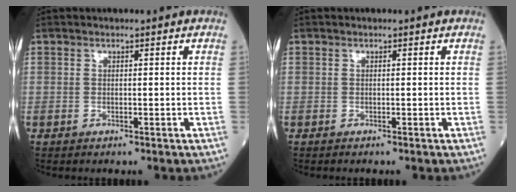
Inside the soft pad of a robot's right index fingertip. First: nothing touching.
{"total": 0.0}